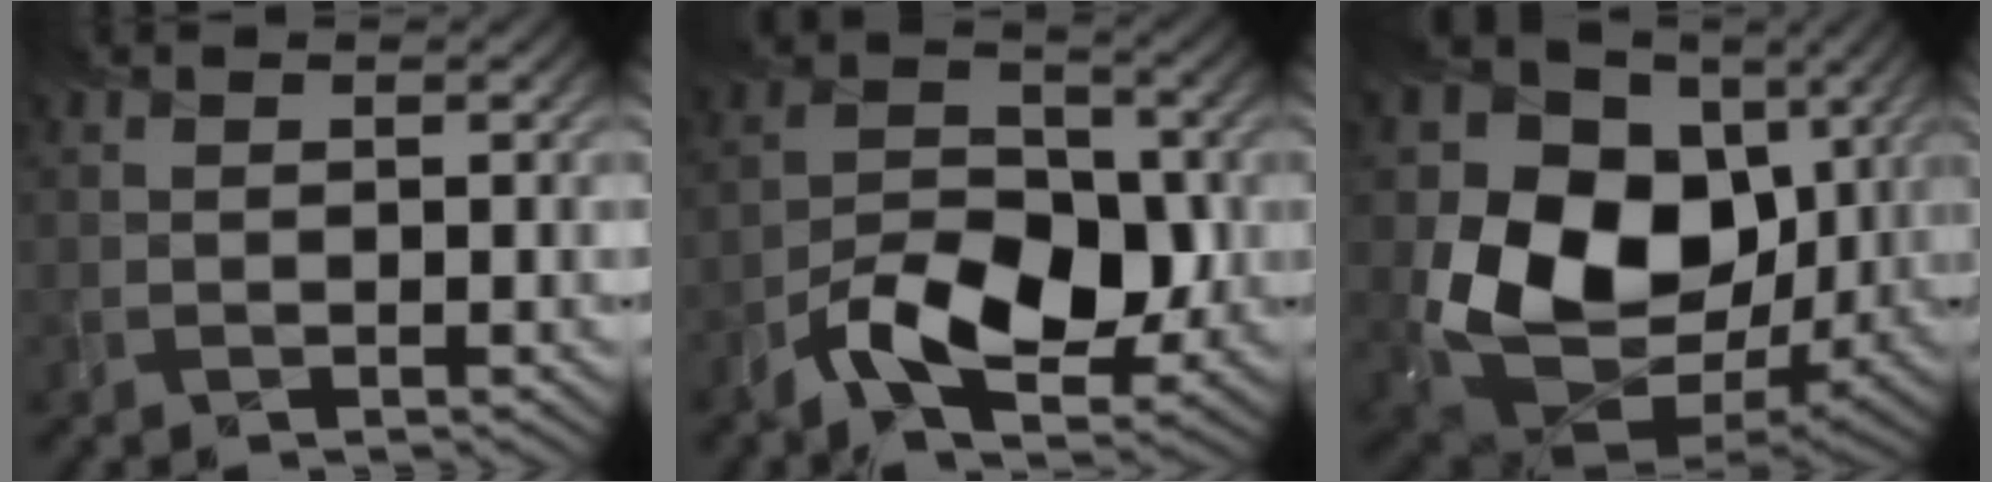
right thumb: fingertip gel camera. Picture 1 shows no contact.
{"total": 9.2, "force": [-3.8, 4.9, 6.7], "torque": [-0.120, 0.004, -0.073]}
{"total": 17.1, "force": [2.7, 13.4, 10.3], "torque": [-0.212, -0.018, 0.062]}